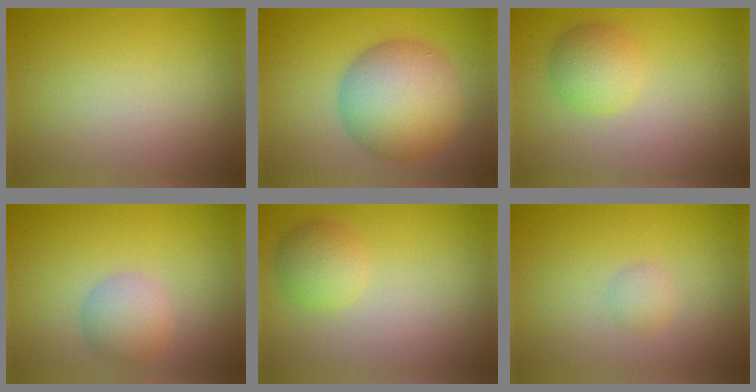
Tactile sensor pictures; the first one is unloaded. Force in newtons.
{"total": 8.9, "press": 8.9, "slide": 0.1}
{"total": 2.8, "press": 2.8, "slide": 0.1}
{"total": 2.9, "press": 2.9, "slide": 0.1}
{"total": 2.5, "press": 2.5, "slide": 0.2}
{"total": 1.1, "press": 1.1, "slide": 0.0}